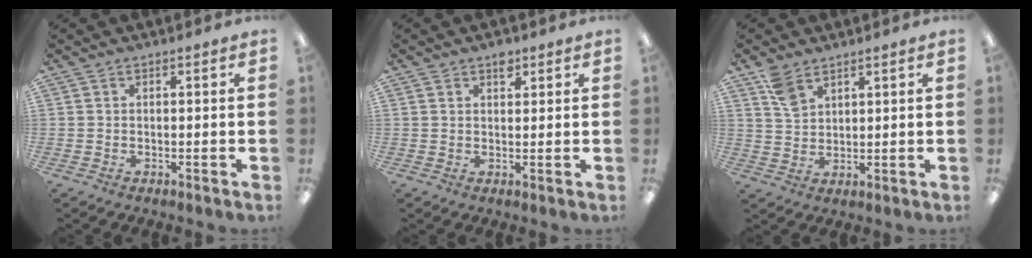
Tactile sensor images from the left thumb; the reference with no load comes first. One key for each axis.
{"total": 3.2, "fx": 2.0, "fy": 1.9, "fz": 1.5, "tx": -0.008, "ty": -0.007, "tz": 0.032}
{"total": 5.9, "fx": 4.4, "fy": 3.0, "fz": 2.6, "tx": -0.055, "ty": -0.015, "tz": 0.083}